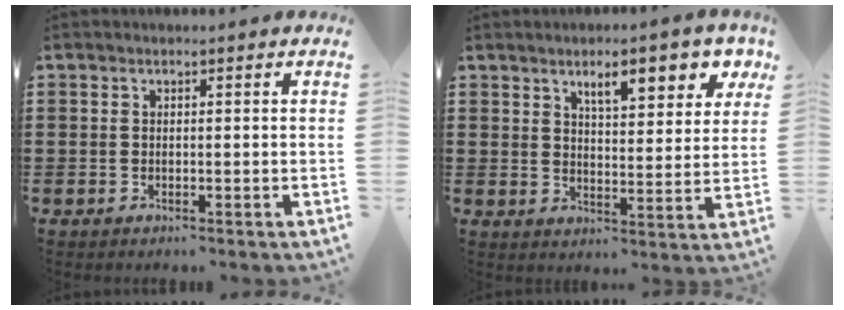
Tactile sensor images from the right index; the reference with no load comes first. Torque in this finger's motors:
{"motor_torque": [1.26, 0.88, 0.23, 0.09]}